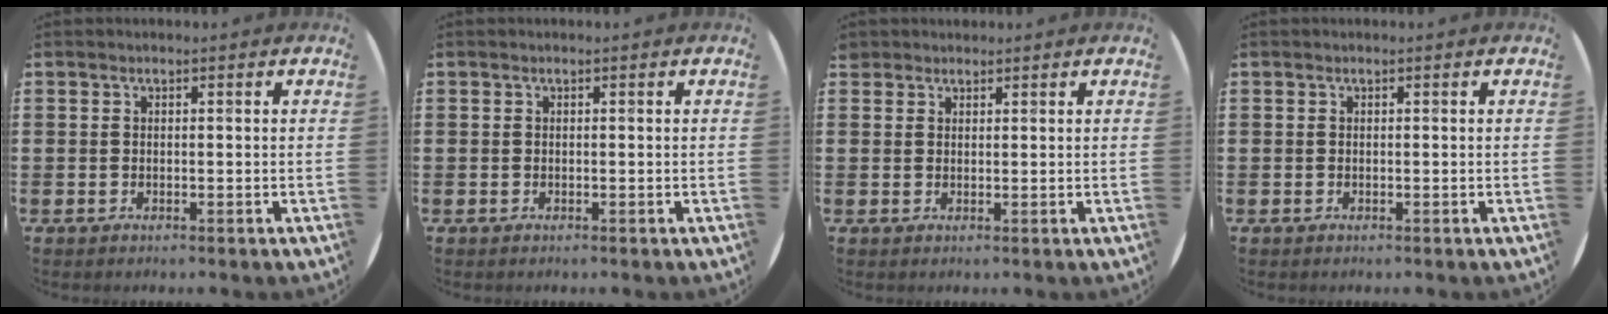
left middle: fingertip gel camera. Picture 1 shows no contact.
{"total": 0.0}
{"total": 1.3, "force": [1.2, 0.5, -0.1], "torque": [0.000, 0.003, 0.024]}
{"total": 0.0}